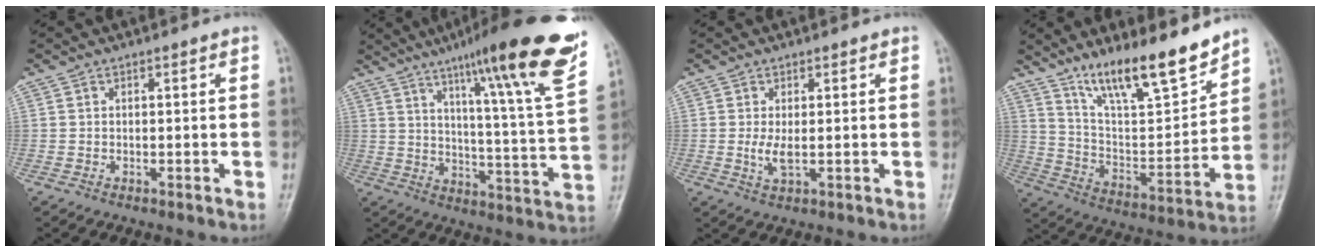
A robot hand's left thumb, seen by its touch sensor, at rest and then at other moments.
{"total": 23.4, "force": [14.7, 1.7, 18.1], "torque": [-0.242, -0.052, 0.209]}
{"total": 2.9, "force": [0.2, 1.1, 2.7], "torque": [-0.057, -0.009, 0.009]}
{"total": 16.7, "force": [13.0, 3.5, 9.9], "torque": [-0.134, -0.082, 0.235]}